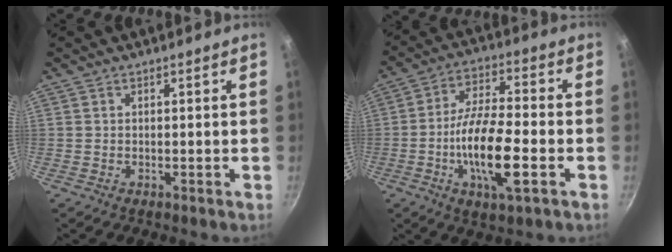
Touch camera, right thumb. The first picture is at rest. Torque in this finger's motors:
{"motor_torque": [2.76, 2.25, 1.71, -0.08, 0.15]}